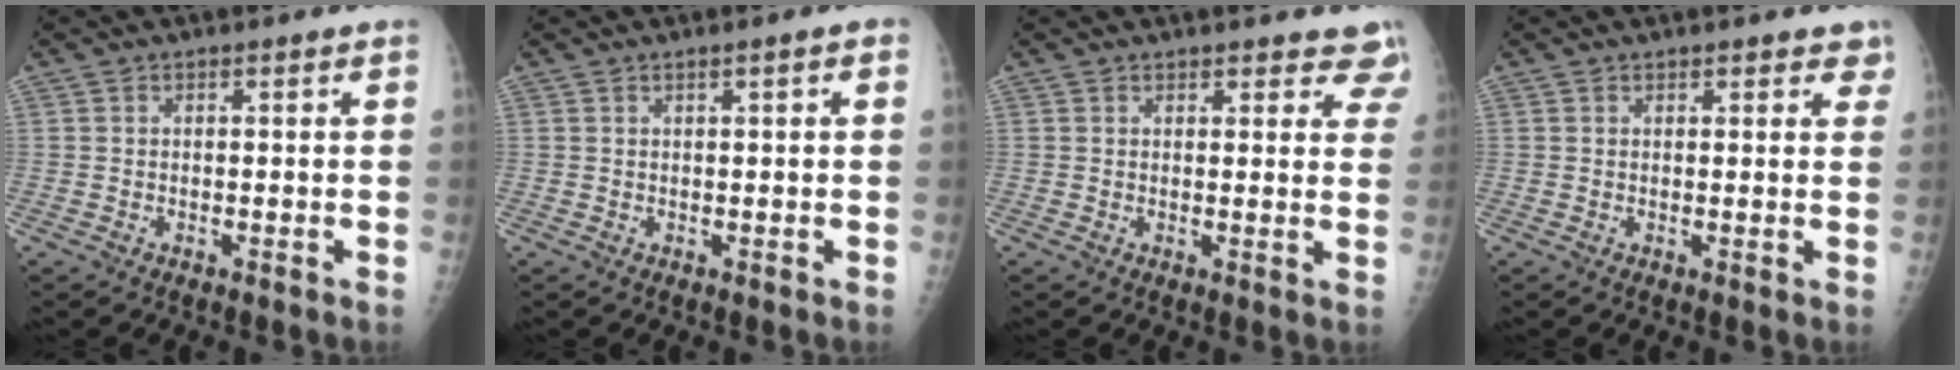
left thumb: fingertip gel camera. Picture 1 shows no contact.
{"total": 1.3, "force": [0.5, 0.1, 1.2], "torque": [-0.022, 0.001, 0.007]}
{"total": 6.3, "force": [5.6, 2.4, 1.6], "torque": [0.027, -0.022, 0.047]}
{"total": 3.1, "force": [2.4, 1.4, 1.5], "torque": [0.016, -0.004, 0.023]}